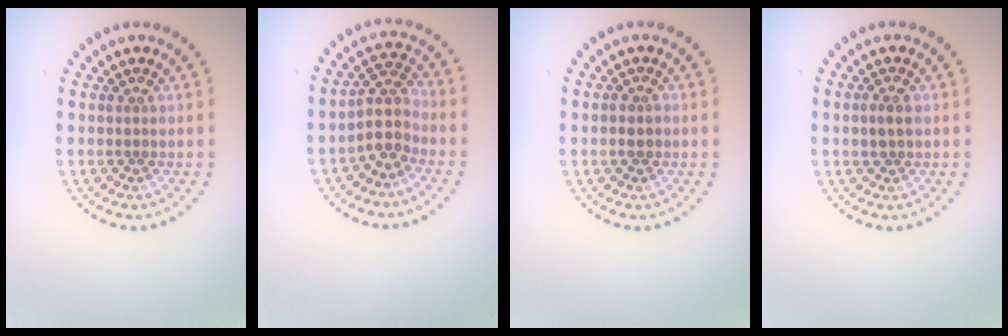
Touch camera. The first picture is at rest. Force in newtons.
{"total": 2.8, "press": 2.2, "slide": 1.8}
{"total": 1.3, "press": 1.3, "slide": 0.2}
{"total": 1.5, "press": 1.5, "slide": 0.1}